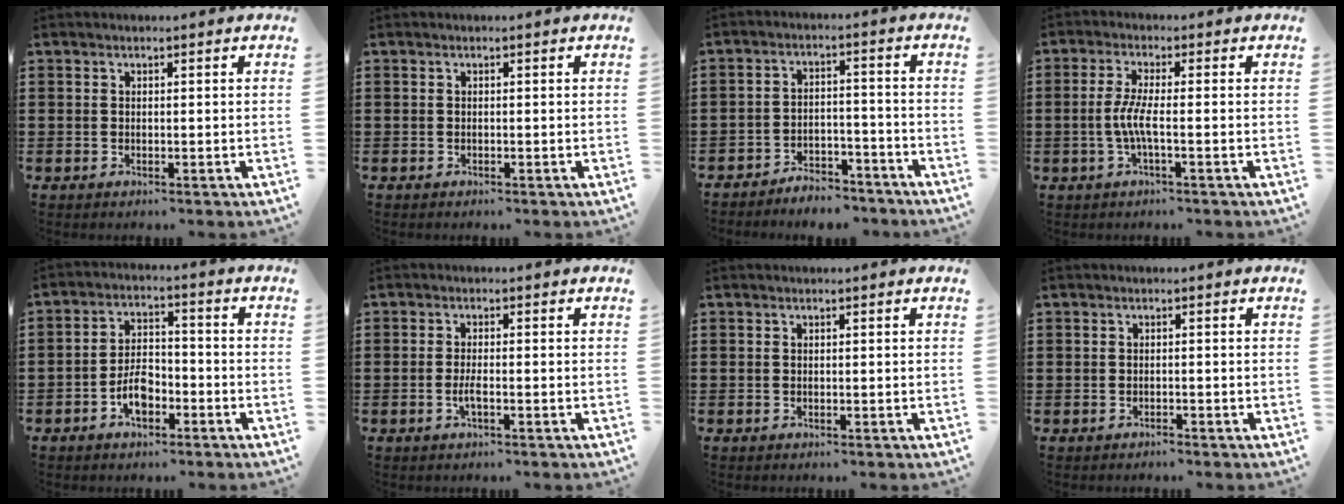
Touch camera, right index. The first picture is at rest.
{"total": 0.0}
{"total": 4.5, "force": [-4.5, 0.8, 0.2], "torque": [-0.007, 0.011, -0.092]}
{"total": 4.4, "force": [-1.0, 0.4, 4.3], "torque": [-0.107, -0.011, -0.030]}
{"total": 5.4, "force": [-2.6, 2.8, 3.8], "torque": [-0.078, 0.003, -0.049]}
{"total": 2.1, "force": [-0.7, 0.2, 1.9], "torque": [-0.042, -0.005, -0.015]}
{"total": 0.0}
{"total": 0.7, "force": [-0.7, 0.0, -0.1], "torque": [0.000, 0.000, -0.016]}